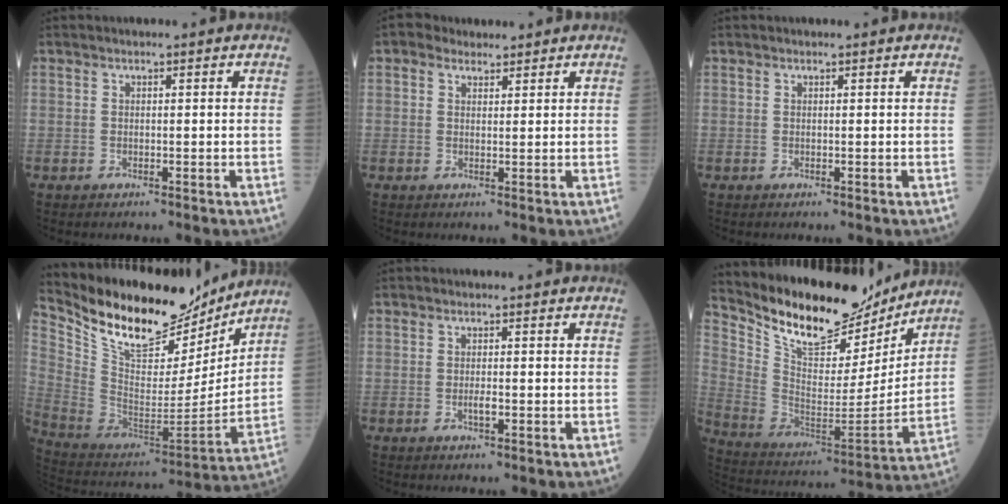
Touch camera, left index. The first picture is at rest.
{"total": 2.6, "force": [1.9, 1.6, 0.6], "torque": [-0.015, 0.018, 0.030]}
{"total": 0.0}
{"total": 21.8, "force": [18.5, 6.5, 9.5], "torque": [-0.187, -0.018, 0.318]}
{"total": 1.1, "force": [-0.3, 0.3, 1.0], "torque": [-0.022, -0.001, -0.006]}
{"total": 19.2, "force": [16.8, 5.9, 7.3], "torque": [-0.143, -0.023, 0.282]}